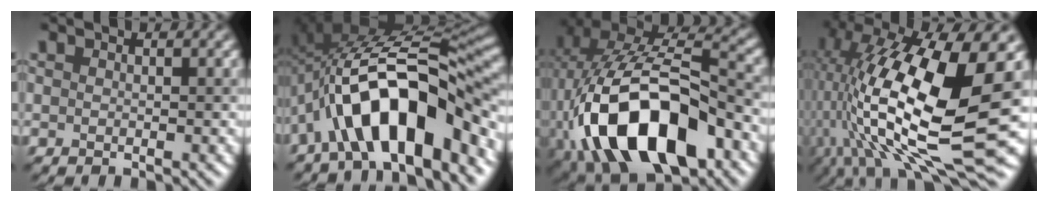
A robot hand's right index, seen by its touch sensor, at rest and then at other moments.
{"total": 11.8, "force": [-4.5, 4.9, 9.8], "torque": [-0.150, 0.022, -0.080]}
{"total": 15.6, "force": [-4.1, 8.8, 12.3], "torque": [-0.224, 0.001, -0.069]}
{"total": 17.1, "force": [1.0, 6.5, 15.8], "torque": [-0.298, 0.005, 0.023]}